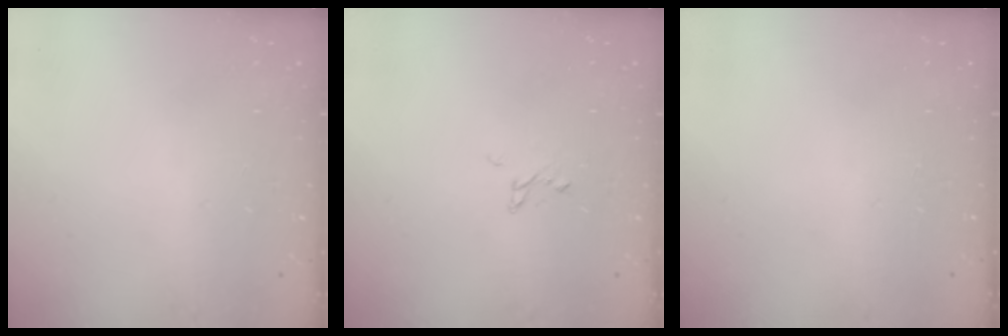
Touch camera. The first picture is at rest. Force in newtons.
{"total": 3.1, "press": 3.1, "slide": 0.4}
{"total": 0.0}